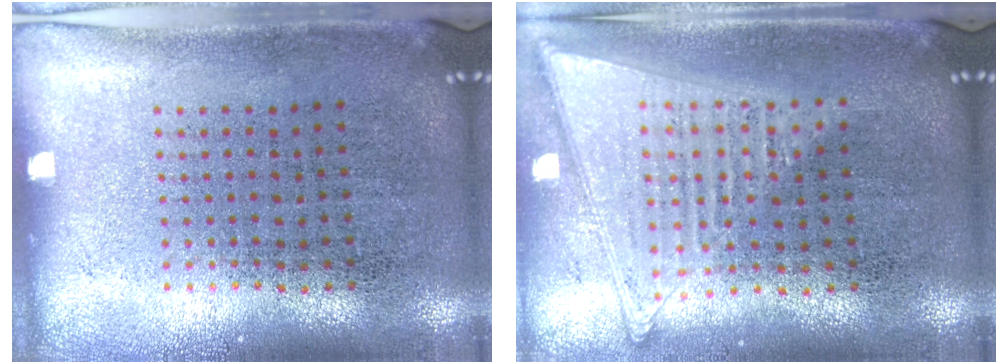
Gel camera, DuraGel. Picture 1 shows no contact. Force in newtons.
{"total": 1.4, "press": 1.3, "slide": 0.3}